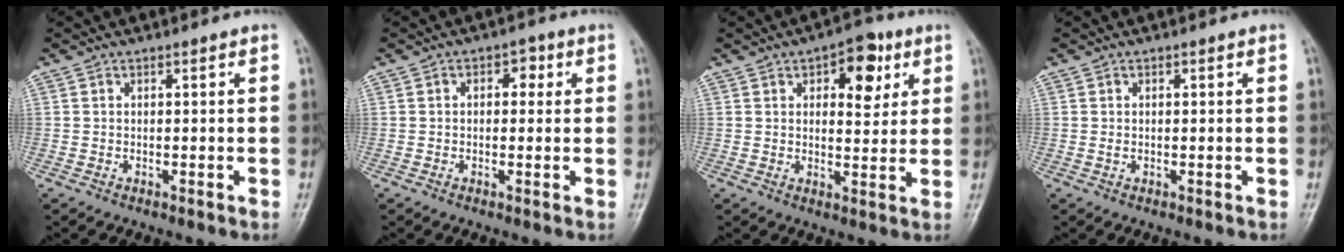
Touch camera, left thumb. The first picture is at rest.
{"total": 3.4, "force": [0.8, 2.3, 2.4], "torque": [-0.012, 0.004, 0.004]}
{"total": 9.1, "force": [3.9, 4.9, 6.5], "torque": [-0.049, -0.010, 0.047]}
{"total": 0.6, "force": [0.0, 0.3, 0.5], "torque": [-0.016, 0.007, 0.005]}